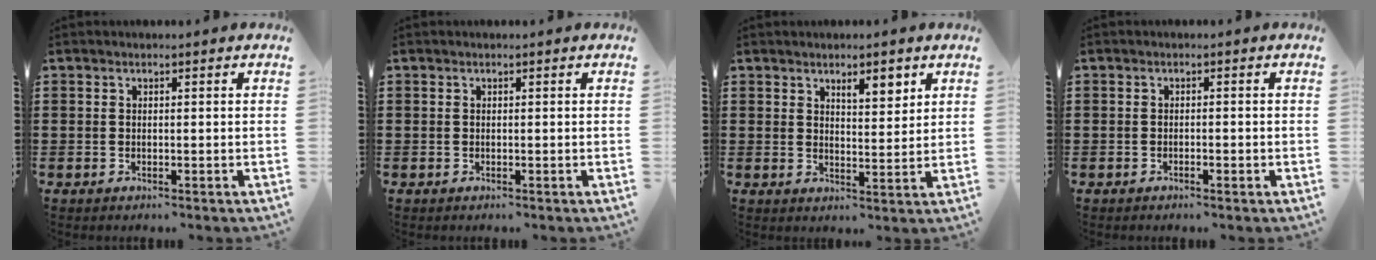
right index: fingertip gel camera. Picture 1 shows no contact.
{"total": 0.0}
{"total": 4.1, "force": [2.8, 1.4, 2.6], "torque": [-0.032, -0.003, 0.043]}
{"total": 0.7, "force": [-0.5, 0.2, 0.5], "torque": [-0.011, -0.002, -0.008]}